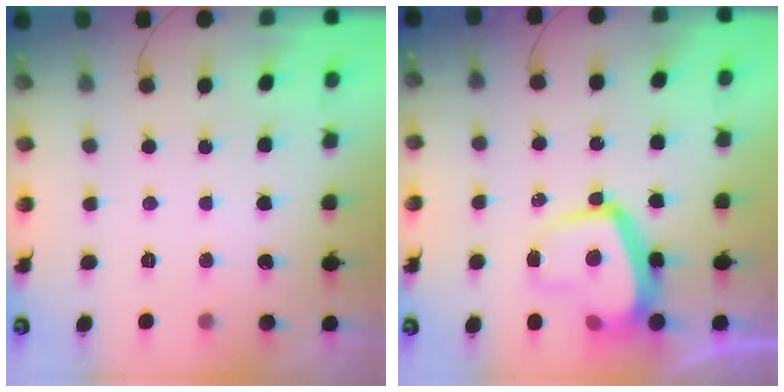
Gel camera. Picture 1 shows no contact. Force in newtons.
{"total": 12.0, "press": 11.9, "slide": 1.1}